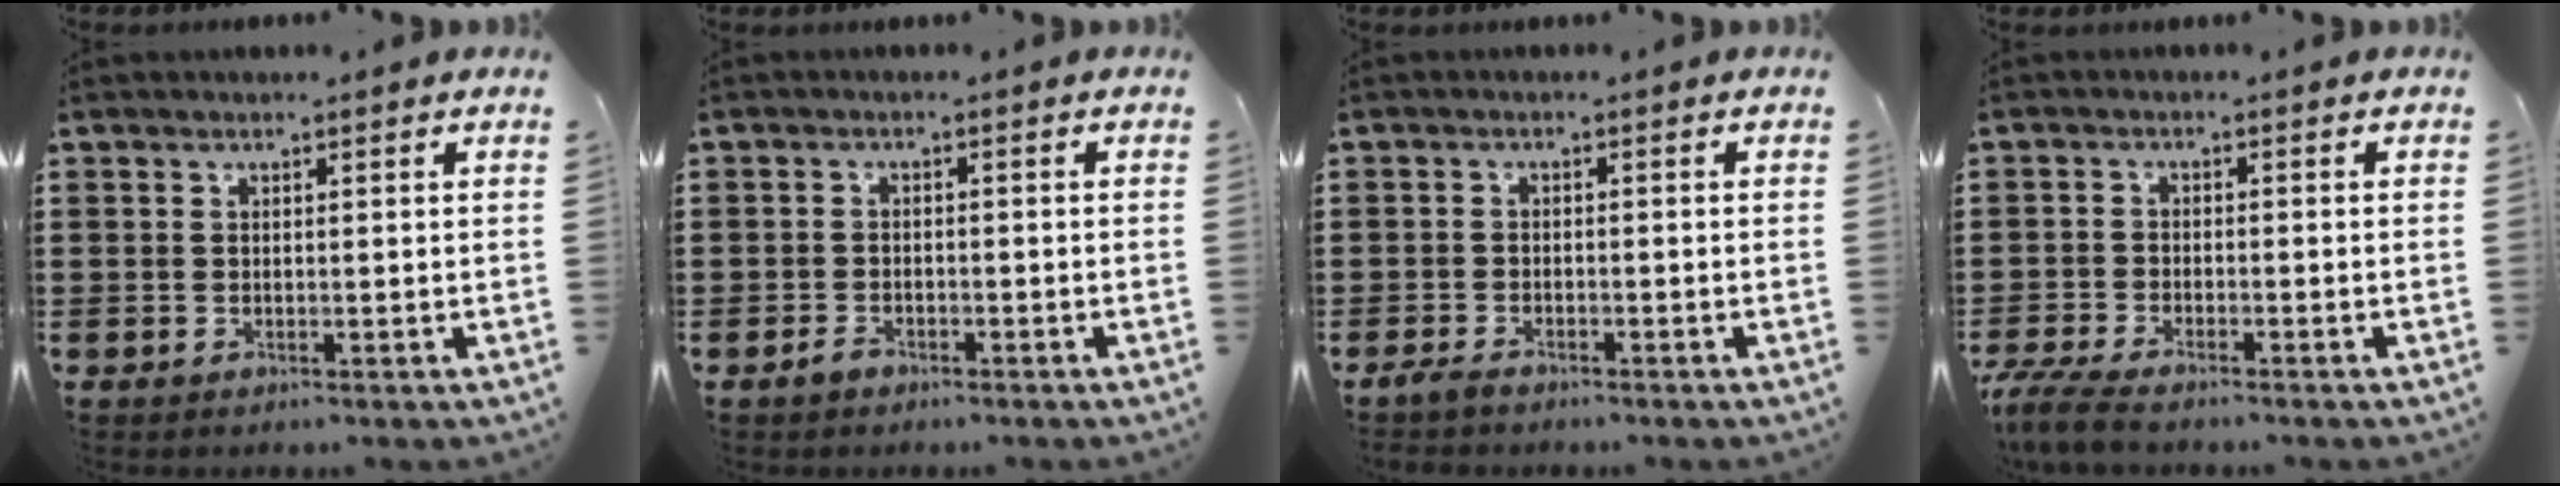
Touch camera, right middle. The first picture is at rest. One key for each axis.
{"total": 1.7, "fx": -1.4, "fy": 0.9, "fz": 0.6, "tx": -0.013, "ty": 0.003, "tz": -0.028}
{"total": 1.8, "fx": -1.6, "fy": 0.5, "fz": 0.8, "tx": -0.025, "ty": -0.002, "tz": -0.033}
{"total": 4.3, "fx": -4.0, "fy": 0.3, "fz": 1.6, "tx": -0.048, "ty": -0.010, "tz": -0.082}